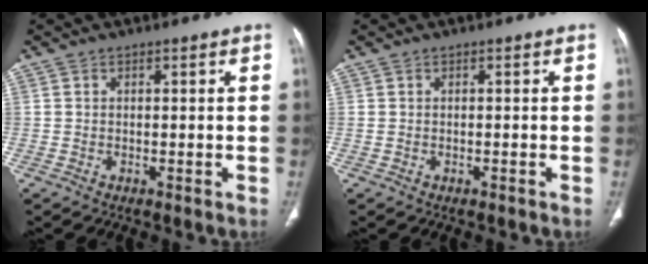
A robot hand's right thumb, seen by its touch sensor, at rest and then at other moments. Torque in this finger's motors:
{"motor_torque": [-0.25, -0.13, -0.29, 0.14, -0.01]}